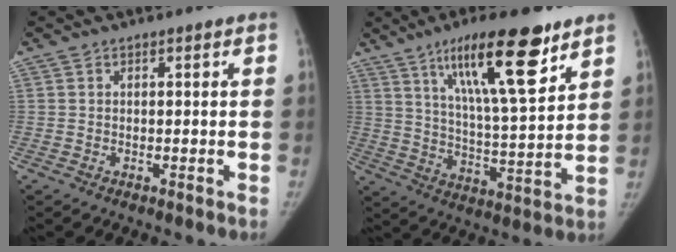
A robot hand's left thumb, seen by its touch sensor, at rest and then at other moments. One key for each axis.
{"total": 18.6, "fx": 10.8, "fy": 4.2, "fz": 14.5, "tx": -0.218, "ty": -0.050, "tz": 0.184}